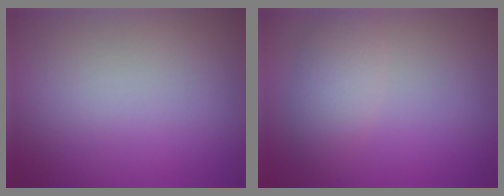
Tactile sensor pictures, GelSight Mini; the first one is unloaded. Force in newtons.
{"total": 3.2, "press": 3.2, "slide": 0.0}